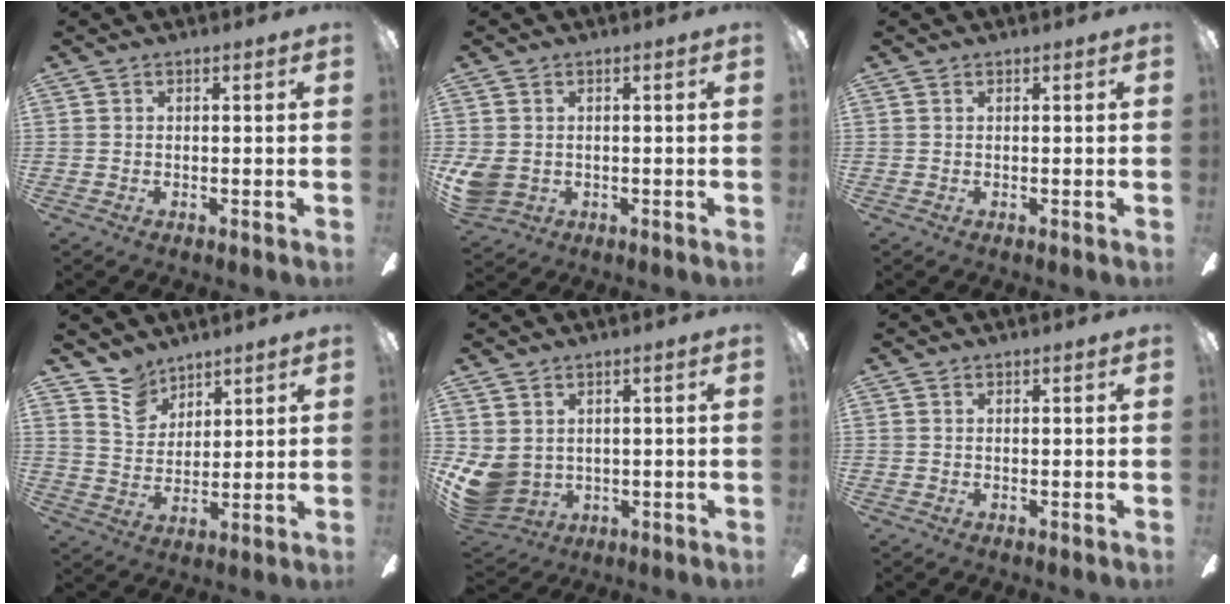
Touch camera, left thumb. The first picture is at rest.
{"total": 5.4, "force": [-0.1, 4.7, 2.8], "torque": [-0.077, 0.003, 0.000]}
{"total": 0.0}
{"total": 8.4, "force": [6.8, 4.6, 1.6], "torque": [-0.047, -0.033, 0.133]}
{"total": 7.0, "force": [1.0, 6.1, 3.3], "torque": [-0.099, -0.011, 0.023]}
{"total": 0.0}